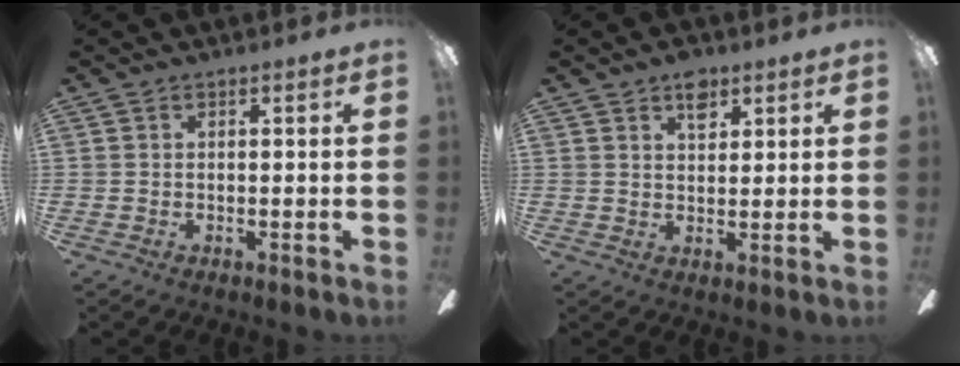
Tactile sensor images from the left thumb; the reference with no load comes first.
{"total": 5.4, "force": [3.4, 3.1, 2.8], "torque": [-0.030, -0.008, 0.057]}